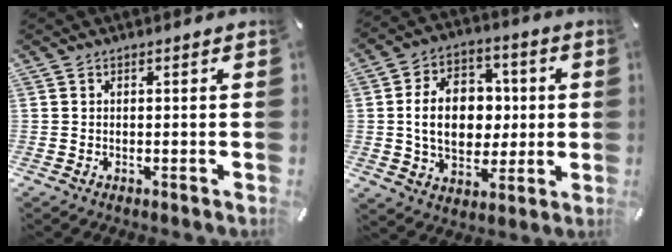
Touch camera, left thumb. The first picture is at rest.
{"total": 15.4, "force": [0.5, 11.9, 9.7], "torque": [-0.177, 0.013, 0.010]}